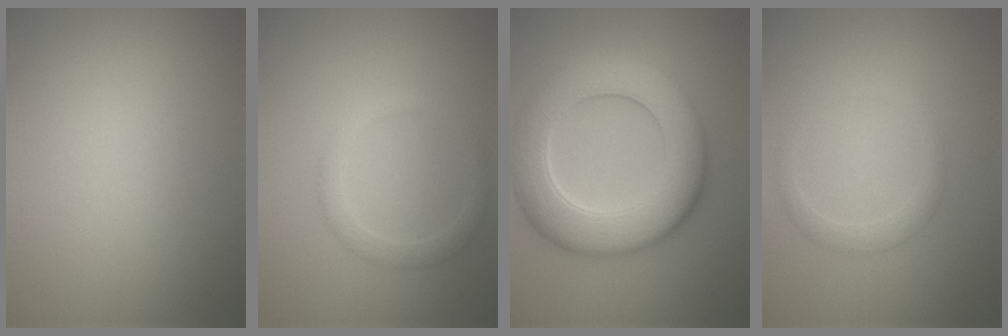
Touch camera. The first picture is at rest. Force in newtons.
{"total": 1.7, "press": 1.7, "slide": 0.1}
{"total": 9.4, "press": 9.4, "slide": 0.4}
{"total": 1.6, "press": 1.6, "slide": 0.0}